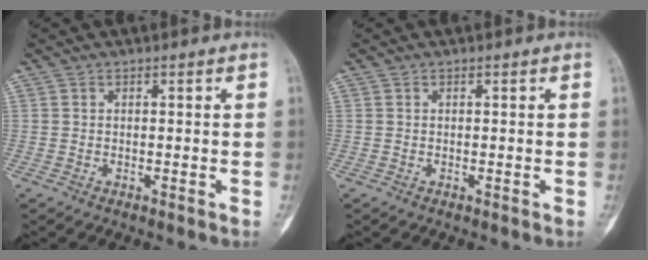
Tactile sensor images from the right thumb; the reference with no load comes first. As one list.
[{"total": 0.0}]